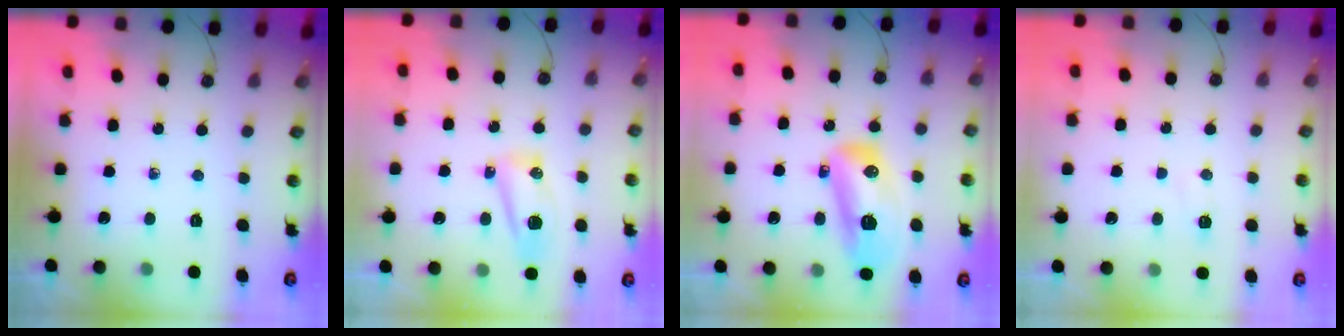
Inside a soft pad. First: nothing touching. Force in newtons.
{"total": 13.5, "press": 9.4, "slide": 9.7}
{"total": 13.9, "press": 13.8, "slide": 1.8}
{"total": 4.1, "press": 4.0, "slide": 0.5}